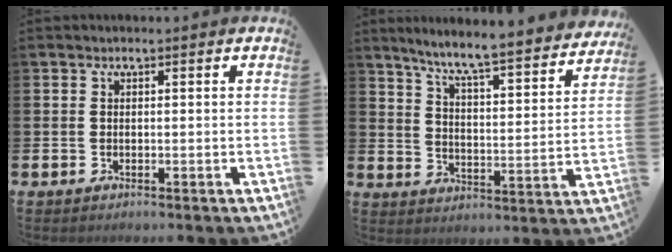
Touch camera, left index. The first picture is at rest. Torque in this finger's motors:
{"motor_torque": [0.22, -1.27, 0.84, 0.21]}